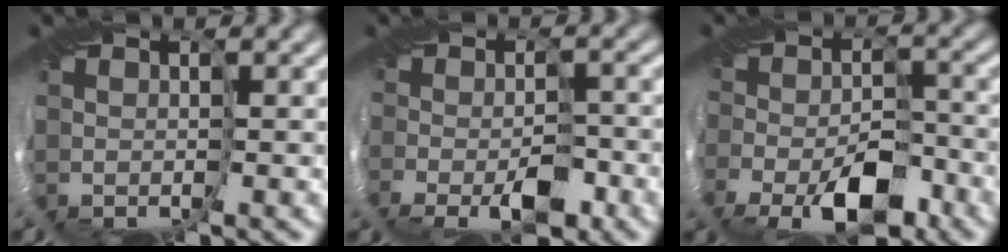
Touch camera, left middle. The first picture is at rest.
{"total": 1.6, "force": [-1.4, 0.3, 0.7], "torque": [0.001, -0.004, -0.023]}
{"total": 3.9, "force": [-2.7, 1.7, 2.3], "torque": [-0.026, -0.008, -0.047]}